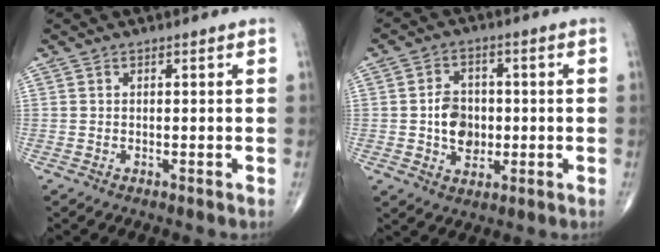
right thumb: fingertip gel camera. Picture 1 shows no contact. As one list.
[{"total": 7.4, "force": [-0.5, 5.8, 4.6], "torque": [-0.047, 0.006, -0.009]}]